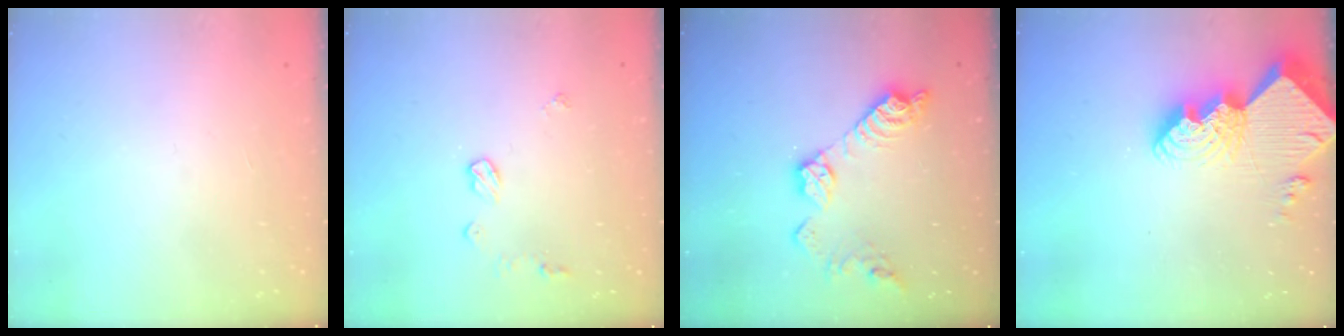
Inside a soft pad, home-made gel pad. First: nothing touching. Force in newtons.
{"total": 7.1, "press": 7.1, "slide": 0.2}
{"total": 13.1, "press": 13.1, "slide": 0.8}
{"total": 14.8, "press": 14.7, "slide": 1.1}